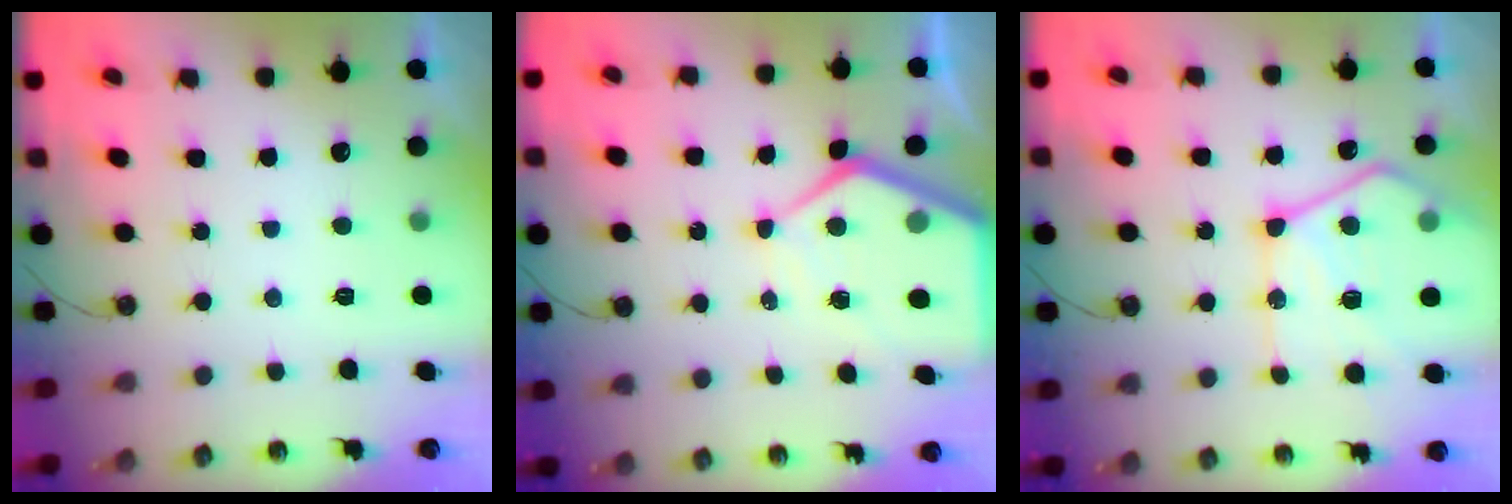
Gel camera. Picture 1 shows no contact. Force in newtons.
{"total": 11.9, "press": 11.8, "slide": 1.2}
{"total": 17.9, "press": 17.9, "slide": 1.4}